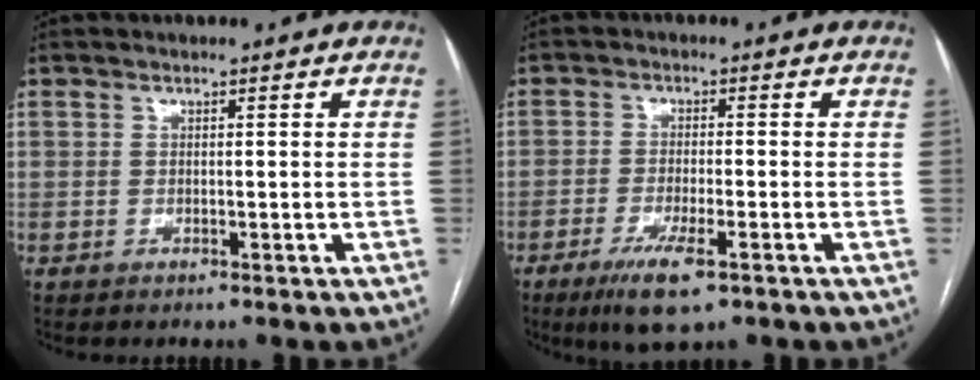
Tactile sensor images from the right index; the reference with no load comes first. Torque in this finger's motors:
{"motor_torque": [1.02, -0.17, 0.38, 0.09]}